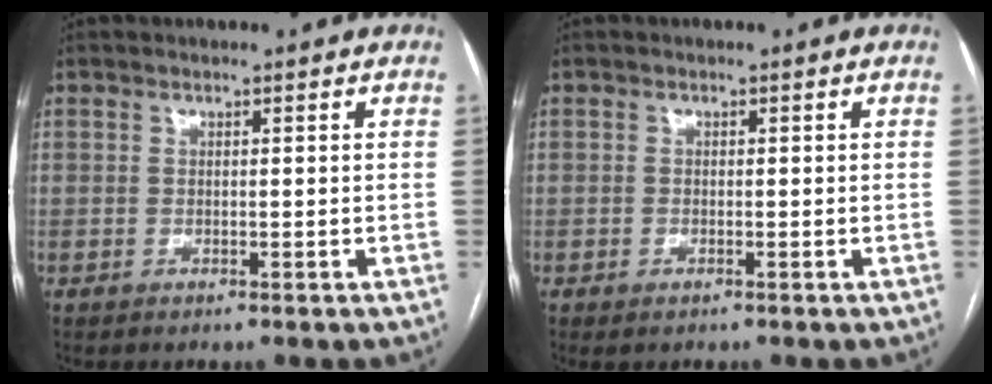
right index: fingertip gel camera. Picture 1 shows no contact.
{"total": 0.8, "force": [-0.5, 0.4, 0.5], "torque": [-0.008, 0.000, -0.003]}